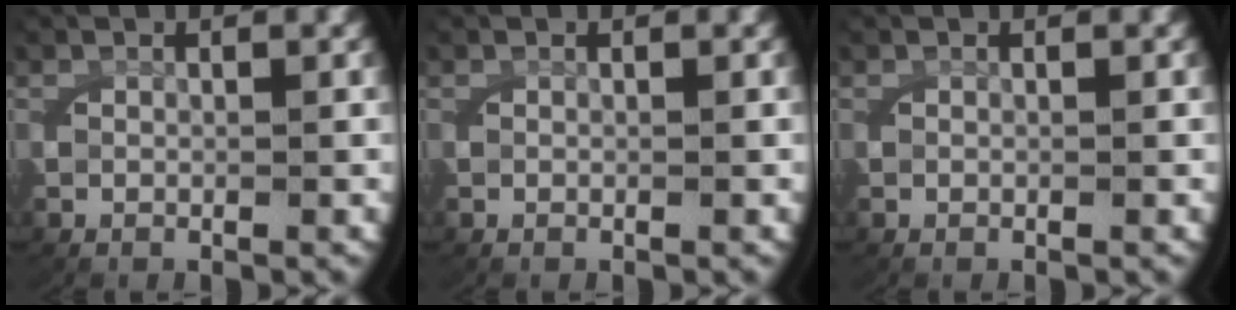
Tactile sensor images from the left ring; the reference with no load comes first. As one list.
[{"total": 0.0}, {"total": 0.0}]